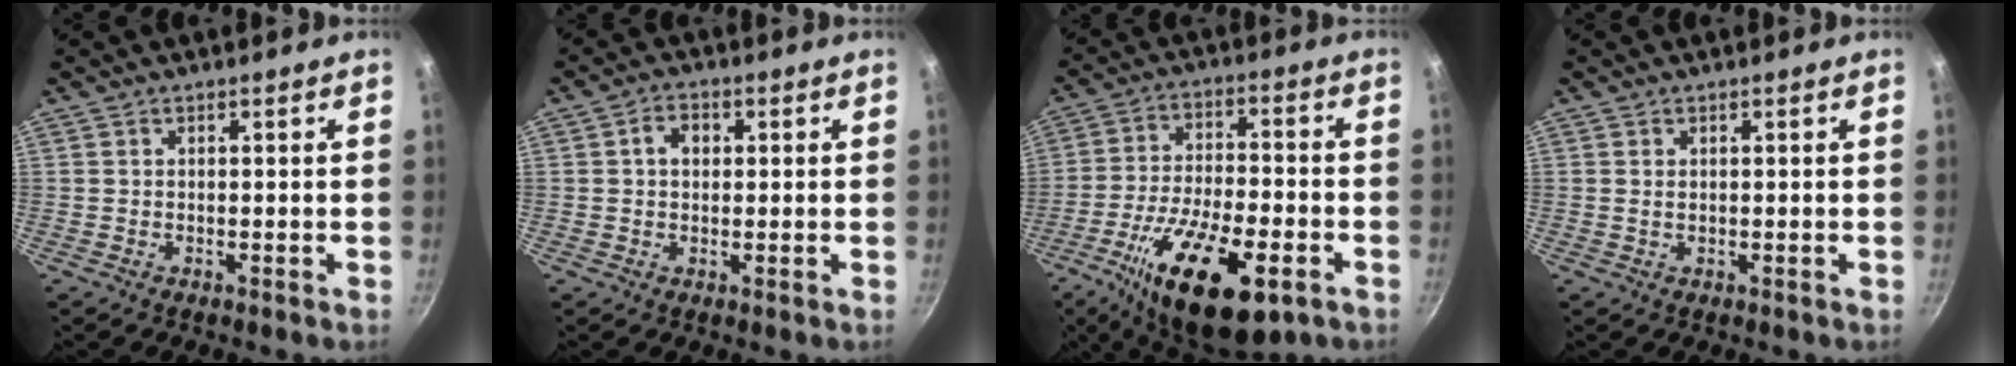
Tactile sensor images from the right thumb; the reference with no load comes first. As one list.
[{"total": 4.0, "force": [0.7, 3.0, 2.5], "torque": [-0.024, 0.007, 0.006]}, {"total": 21.3, "force": [-9.6, 8.4, 17.1], "torque": [-0.282, 0.016, -0.159]}, {"total": 1.0, "force": [0.2, 0.6, 0.7], "torque": [-0.013, 0.001, 0.003]}]